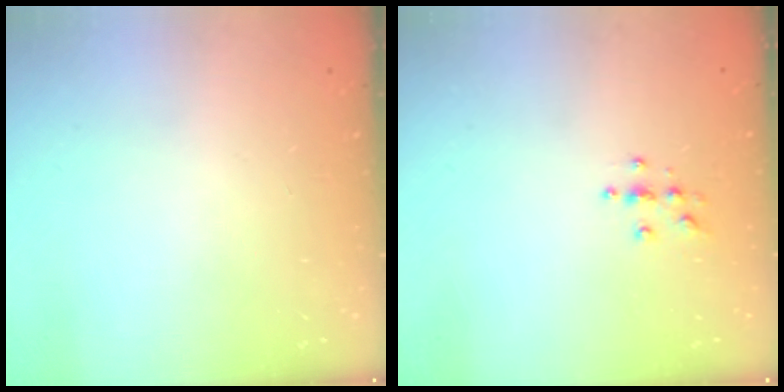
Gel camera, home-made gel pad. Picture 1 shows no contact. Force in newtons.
{"total": 3.8, "press": 3.8, "slide": 0.5}